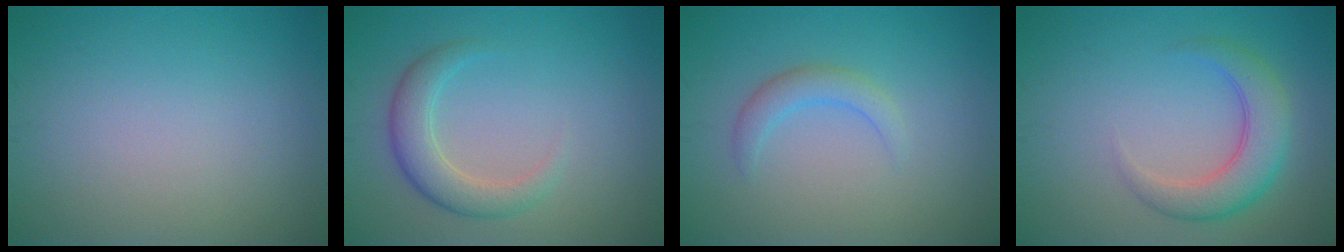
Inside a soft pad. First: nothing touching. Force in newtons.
{"total": 3.4, "press": 3.4, "slide": 0.2}
{"total": 2.1, "press": 2.0, "slide": 0.3}
{"total": 4.4, "press": 4.4, "slide": 0.2}